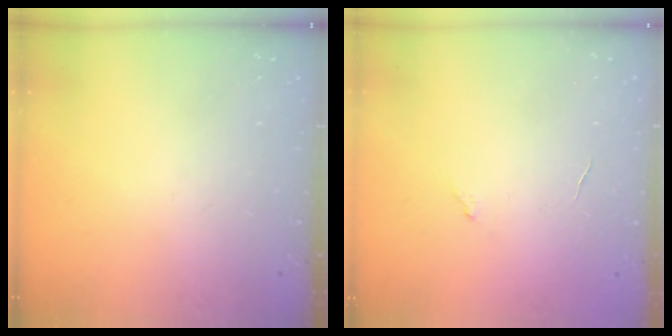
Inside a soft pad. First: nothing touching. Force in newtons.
{"total": 3.0, "press": 3.0, "slide": 0.3}